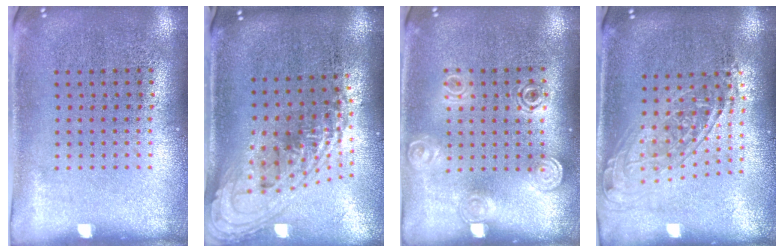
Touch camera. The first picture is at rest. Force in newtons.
{"total": 2.2, "press": 1.6, "slide": 1.5}
{"total": 1.4, "press": 1.2, "slide": 0.7}
{"total": 1.5, "press": 1.3, "slide": 0.8}